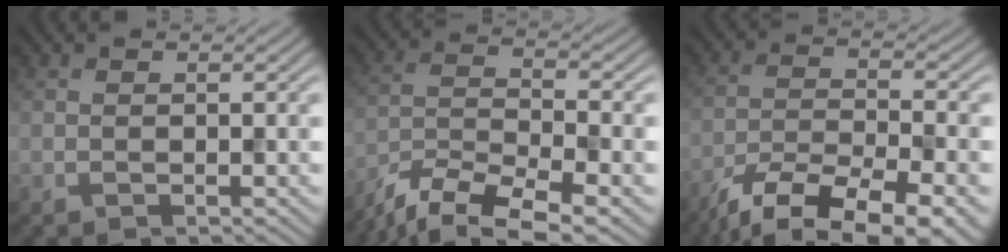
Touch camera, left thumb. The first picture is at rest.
{"total": 10.3, "force": [-8.2, 2.5, 5.8], "torque": [-0.124, -0.014, -0.155]}
{"total": 12.5, "force": [-9.6, 3.3, 7.3], "torque": [-0.136, -0.024, -0.153]}